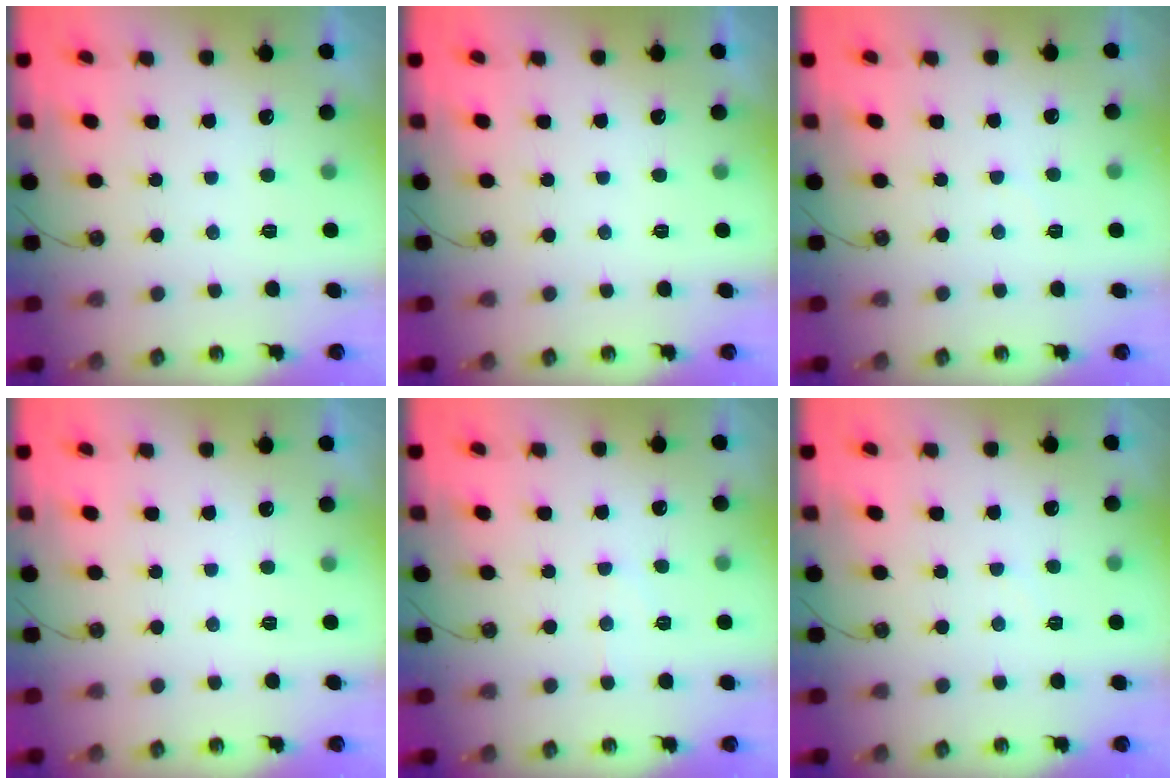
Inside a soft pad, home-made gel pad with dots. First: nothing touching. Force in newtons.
{"total": 0.0}
{"total": 4.1, "press": 4.1, "slide": 0.6}
{"total": 0.0}
{"total": 4.5, "press": 4.5, "slide": 0.6}
{"total": 2.9, "press": 2.9, "slide": 0.5}